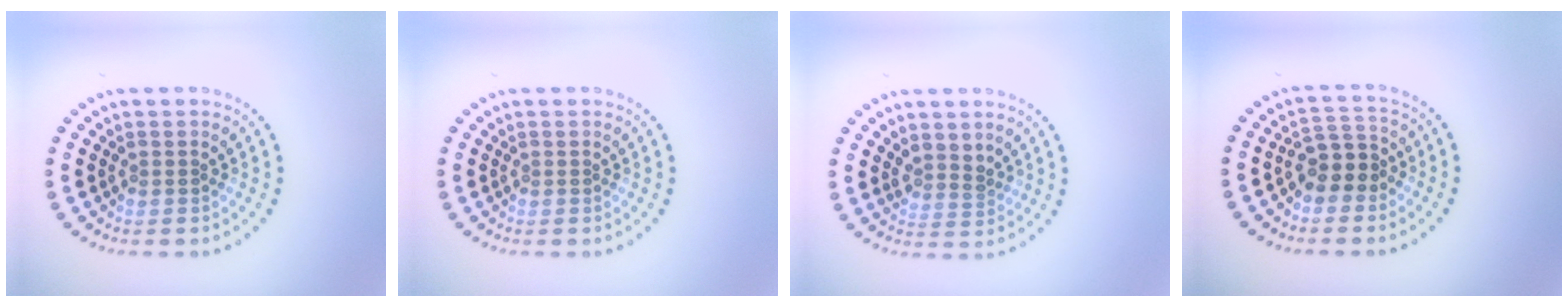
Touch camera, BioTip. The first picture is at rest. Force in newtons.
{"total": 0.0}
{"total": 1.8, "press": 1.5, "slide": 1.1}
{"total": 2.9, "press": 2.5, "slide": 1.3}